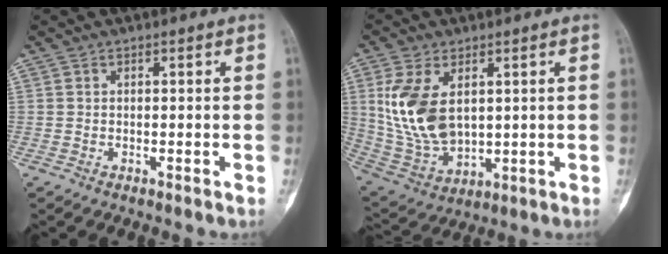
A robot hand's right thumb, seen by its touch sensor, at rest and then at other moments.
{"total": 14.2, "force": [3.1, 8.5, 11.0], "torque": [-0.211, -0.015, 0.078]}